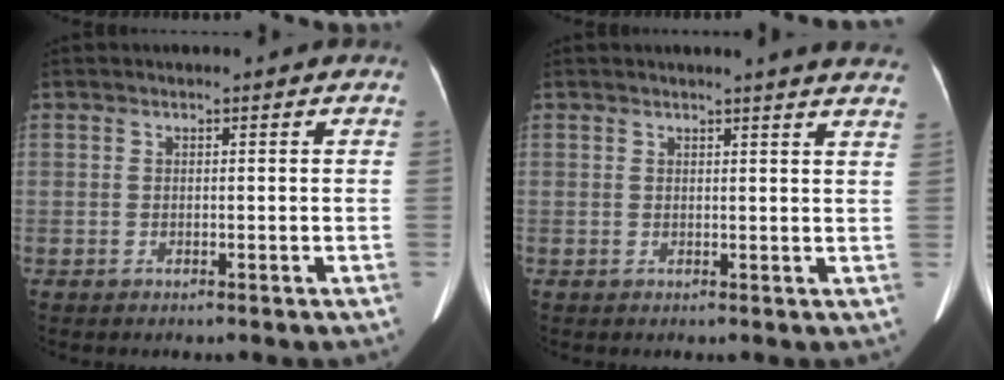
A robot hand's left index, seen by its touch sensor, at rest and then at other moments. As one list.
[{"total": 8.1, "force": [7.4, -0.1, 3.4], "torque": [-0.036, -0.017, 0.058]}]